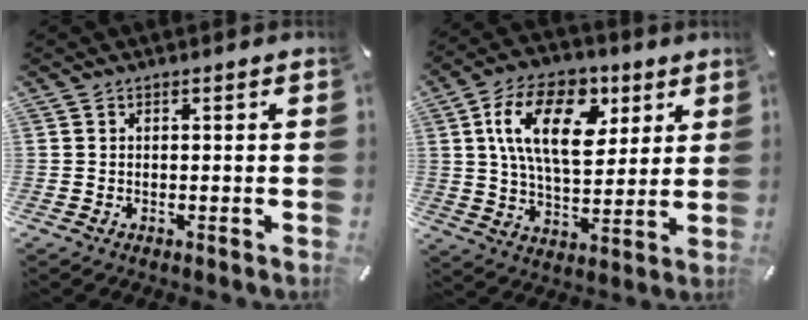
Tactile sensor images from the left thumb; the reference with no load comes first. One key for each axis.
{"total": 18.3, "fx": 6.6, "fy": 10.9, "fz": 13.1, "tx": -0.230, "ty": -0.003, "tz": 0.111}